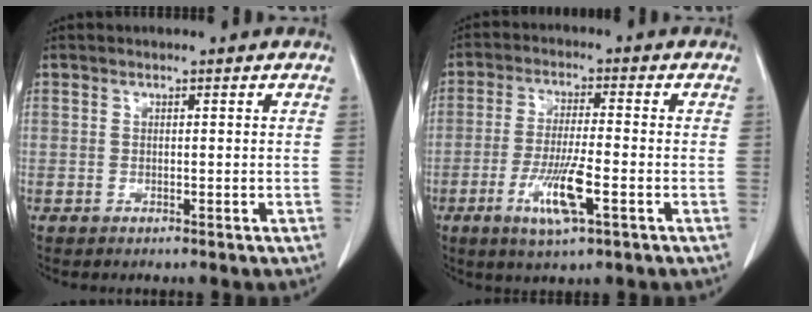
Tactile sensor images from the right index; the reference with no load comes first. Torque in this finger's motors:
{"motor_torque": [1.53, -0.61, 0.73, 0.10]}